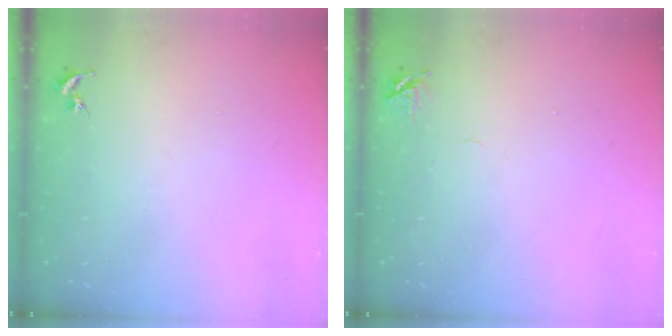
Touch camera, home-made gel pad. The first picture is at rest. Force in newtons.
{"total": 5.8, "press": 5.8, "slide": 0.7}